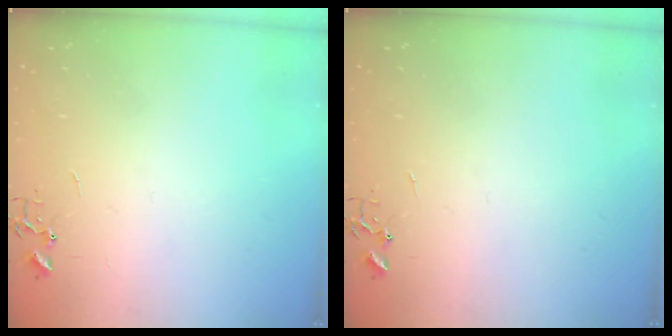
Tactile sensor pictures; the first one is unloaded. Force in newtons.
{"total": 0.0}